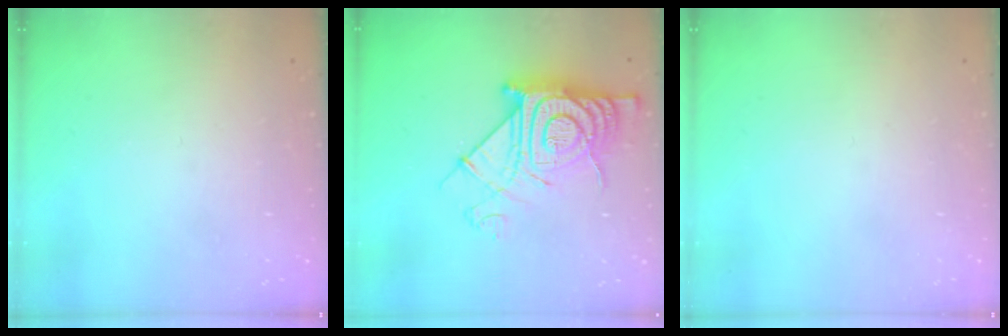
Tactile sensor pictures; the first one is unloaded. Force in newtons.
{"total": 18.1, "press": 18.0, "slide": 1.3}
{"total": 1.7, "press": 1.6, "slide": 0.1}